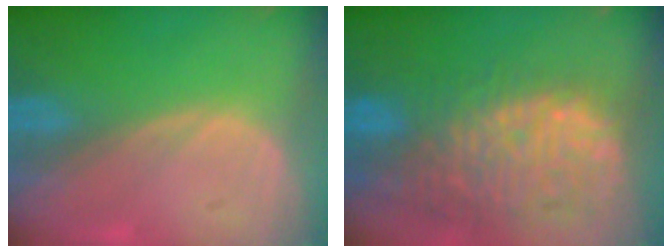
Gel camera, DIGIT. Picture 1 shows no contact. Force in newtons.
{"total": 13.8, "press": 11.6, "slide": 7.5}